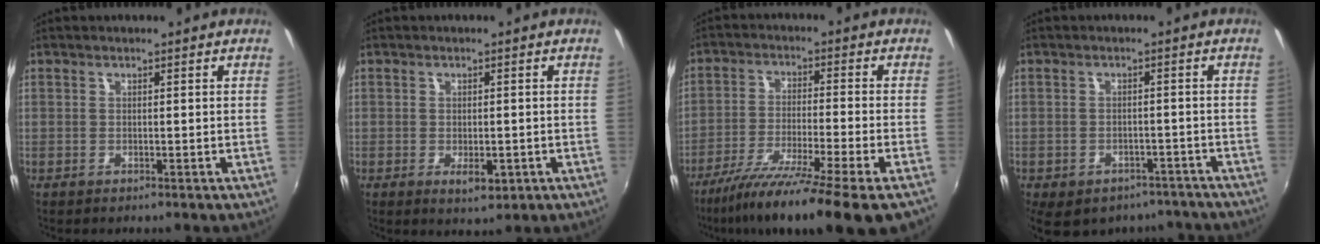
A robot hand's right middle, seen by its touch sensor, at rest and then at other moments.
{"total": 3.3, "force": [-1.0, 1.7, 2.6], "torque": [-0.045, -0.009, -0.012]}
{"total": 18.1, "force": [-13.6, -1.0, 11.8], "torque": [-0.215, -0.062, -0.219]}
{"total": 13.7, "force": [-10.1, 7.4, 5.6], "torque": [-0.125, -0.009, -0.121]}